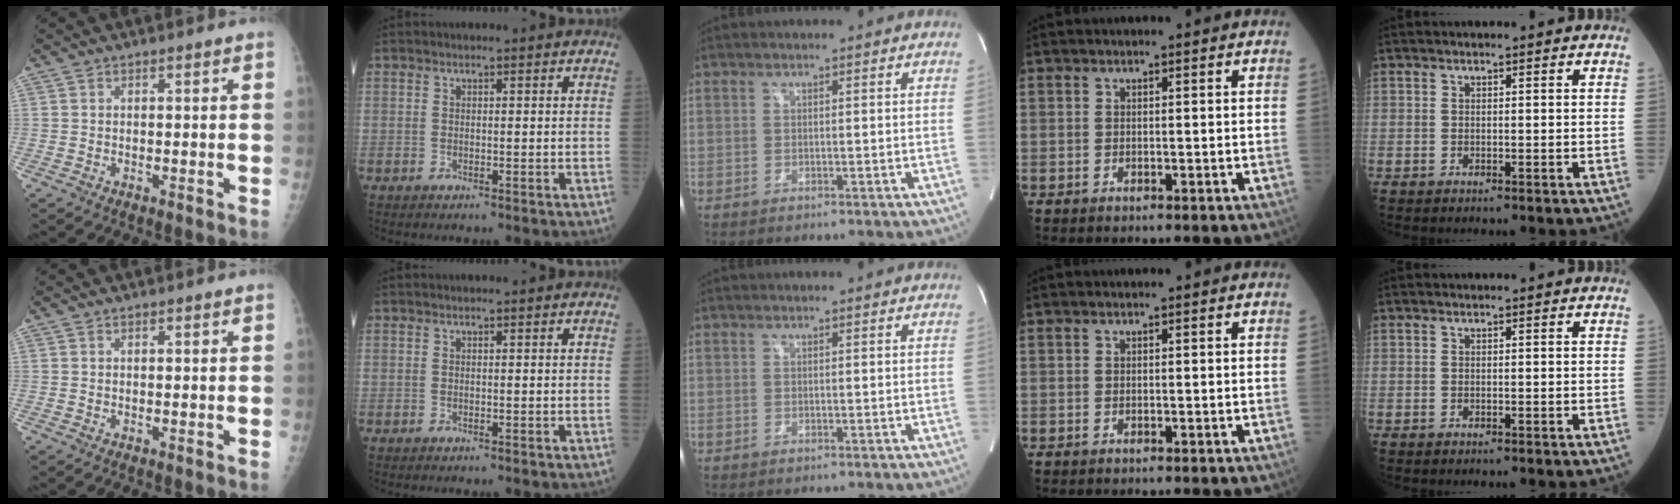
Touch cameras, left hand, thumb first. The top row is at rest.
{}